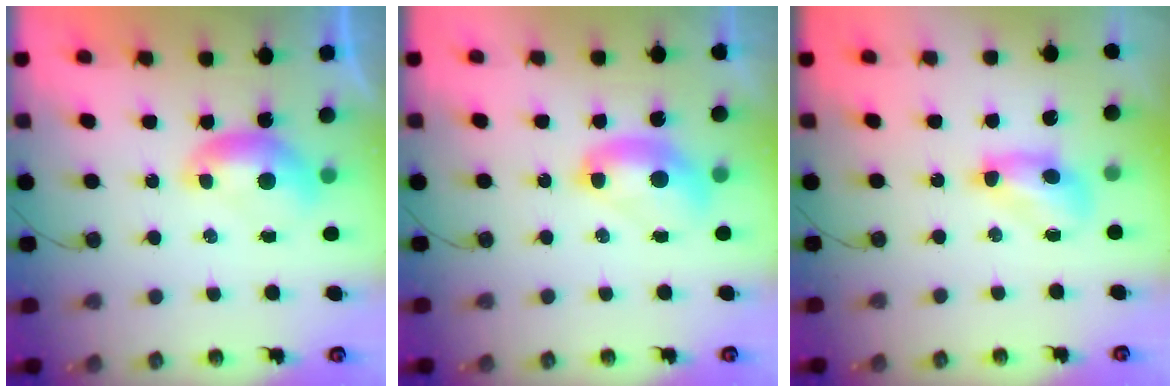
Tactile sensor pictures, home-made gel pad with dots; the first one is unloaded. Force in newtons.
{"total": 2.7, "press": 2.7, "slide": 0.1}
{"total": 4.4, "press": 4.4, "slide": 0.8}